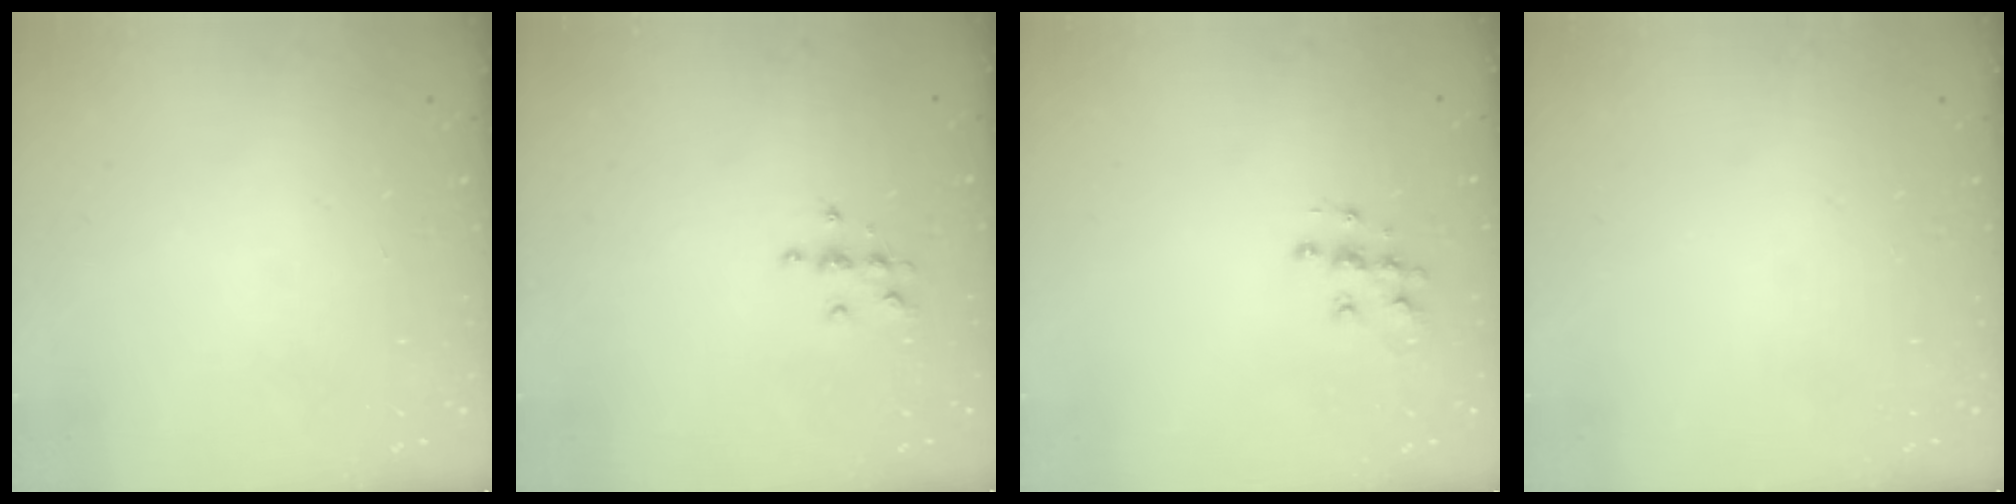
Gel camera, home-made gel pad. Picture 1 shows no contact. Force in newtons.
{"total": 4.8, "press": 4.8, "slide": 0.6}
{"total": 8.0, "press": 8.0, "slide": 0.4}
{"total": 0.0}